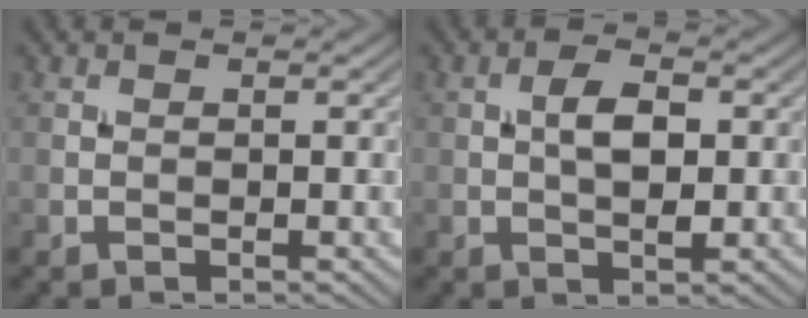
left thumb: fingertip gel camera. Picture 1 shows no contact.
{"total": 4.1, "force": [0.3, 1.9, 3.6], "torque": [-0.071, 0.003, 0.003]}